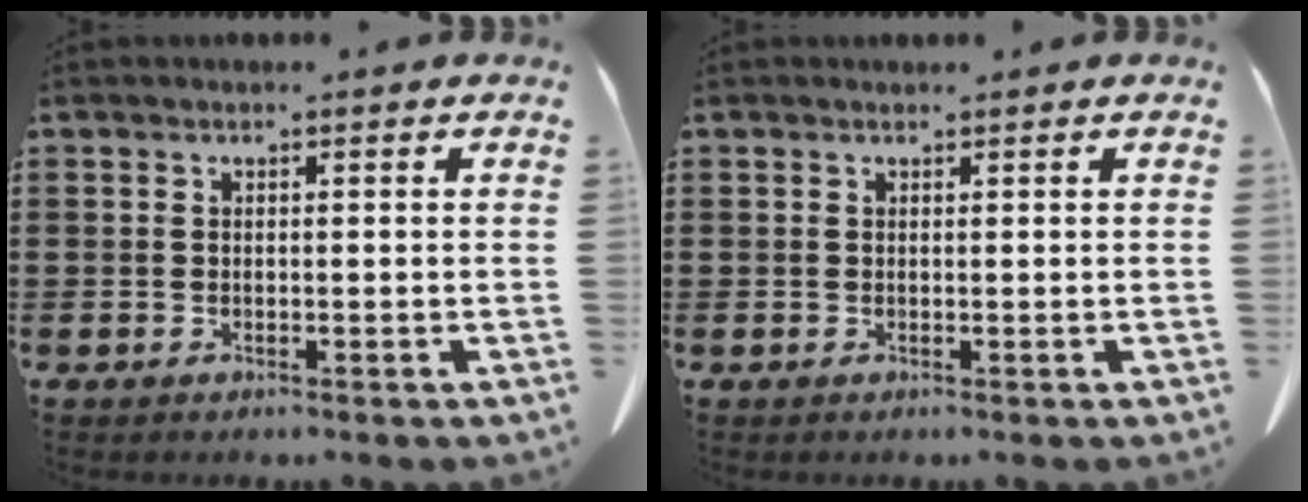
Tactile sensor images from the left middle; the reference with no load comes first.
{"total": 0.0}